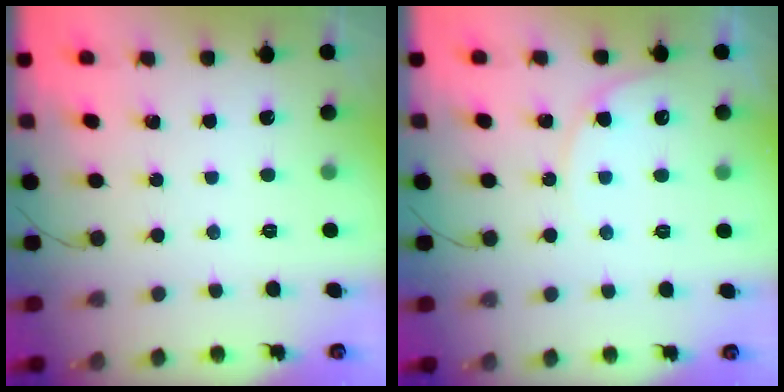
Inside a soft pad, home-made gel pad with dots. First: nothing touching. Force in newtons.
{"total": 6.6, "press": 6.6, "slide": 0.4}